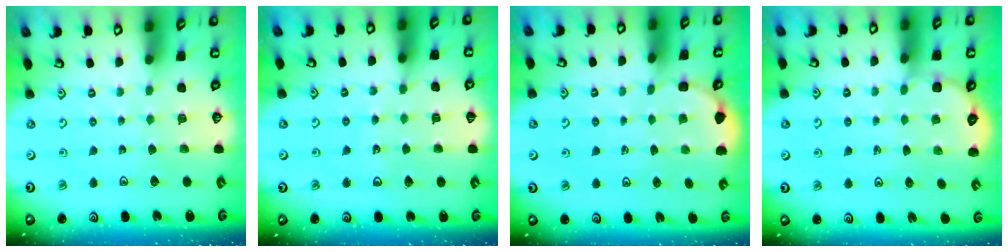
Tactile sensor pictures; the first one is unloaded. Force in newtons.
{"total": 7.8, "press": 7.5, "slide": 1.9}
{"total": 2.4, "press": 1.0, "slide": 2.1}
{"total": 2.2, "press": 2.2, "slide": 0.3}